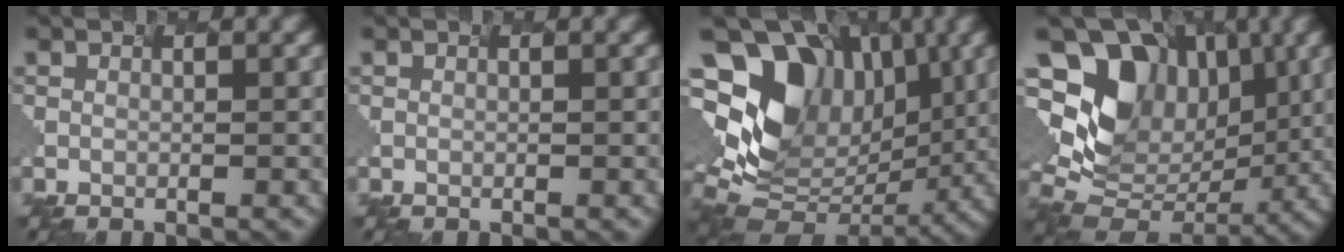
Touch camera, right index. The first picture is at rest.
{"total": 0.0}
{"total": 11.4, "force": [3.7, 8.2, 7.1], "torque": [-0.148, 0.019, 0.094]}
{"total": 8.9, "force": [3.0, 6.9, 4.8], "torque": [-0.104, 0.007, 0.083]}